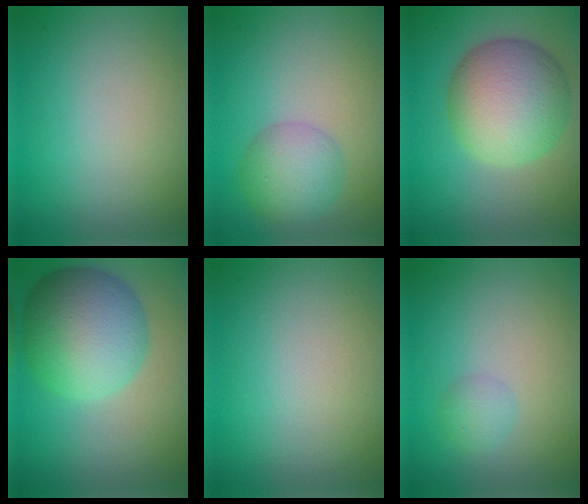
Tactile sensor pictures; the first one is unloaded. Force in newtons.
{"total": 4.2, "press": 4.2, "slide": 0.1}
{"total": 9.0, "press": 9.0, "slide": 0.4}
{"total": 9.9, "press": 9.9, "slide": 0.0}
{"total": 0.0}
{"total": 1.5, "press": 1.5, "slide": 0.0}